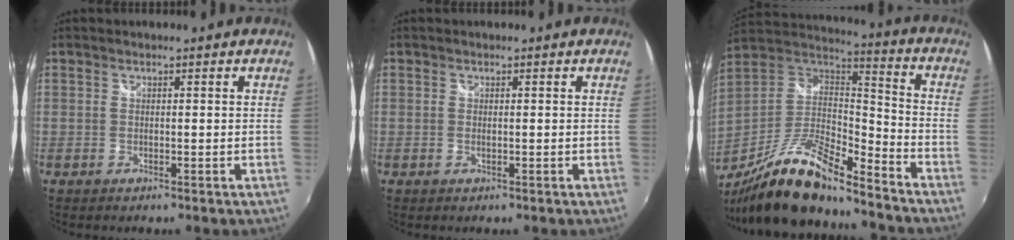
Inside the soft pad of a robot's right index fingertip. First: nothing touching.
{"total": 0.6, "force": [0.0, 0.1, 0.5], "torque": [-0.012, 0.000, -0.002]}
{"total": 19.9, "force": [-14.6, 4.5, 12.8], "torque": [-0.244, -0.030, -0.265]}